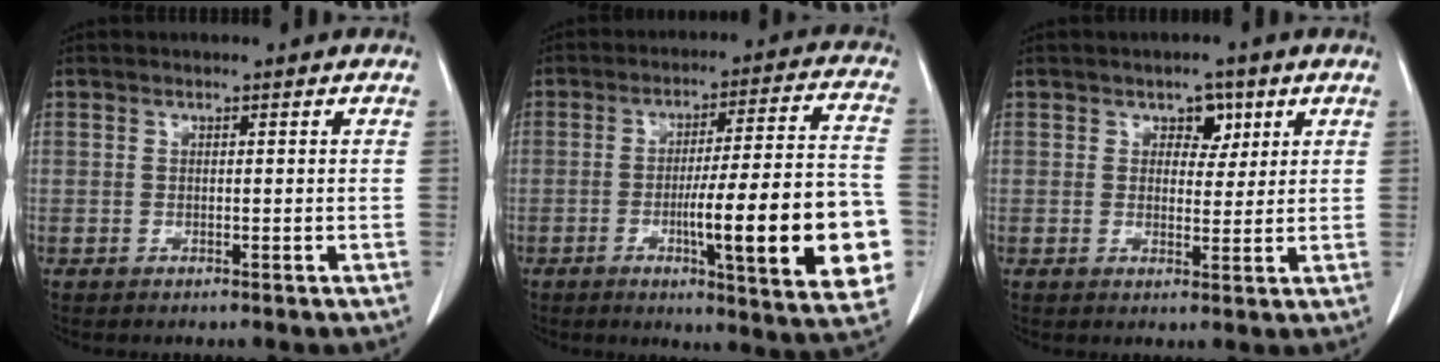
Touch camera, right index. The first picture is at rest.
{"total": 20.7, "force": [-5.1, 1.8, 20.0], "torque": [-0.216, 0.008, -0.061]}
{"total": 3.4, "force": [1.6, 2.2, 1.9], "torque": [-0.020, 0.005, 0.024]}